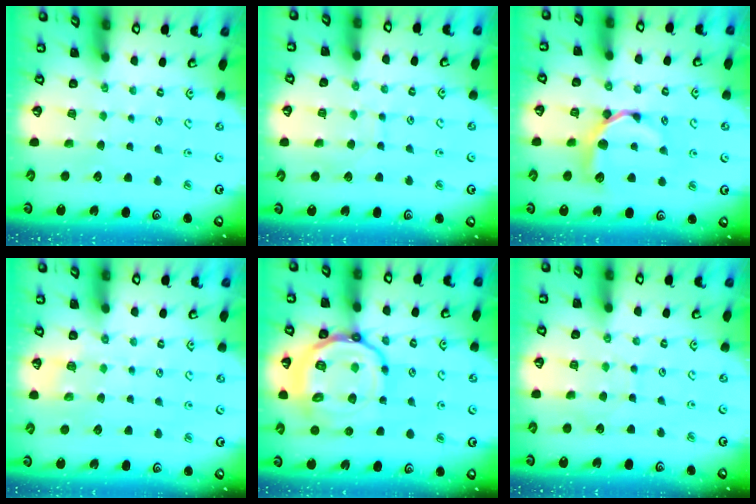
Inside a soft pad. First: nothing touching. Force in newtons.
{"total": 6.6, "press": 6.5, "slide": 0.5}
{"total": 9.2, "press": 9.1, "slide": 0.9}
{"total": 5.6, "press": 5.5, "slide": 0.8}
{"total": 22.5, "press": 22.3, "slide": 2.3}
{"total": 4.5, "press": 4.5, "slide": 0.5}